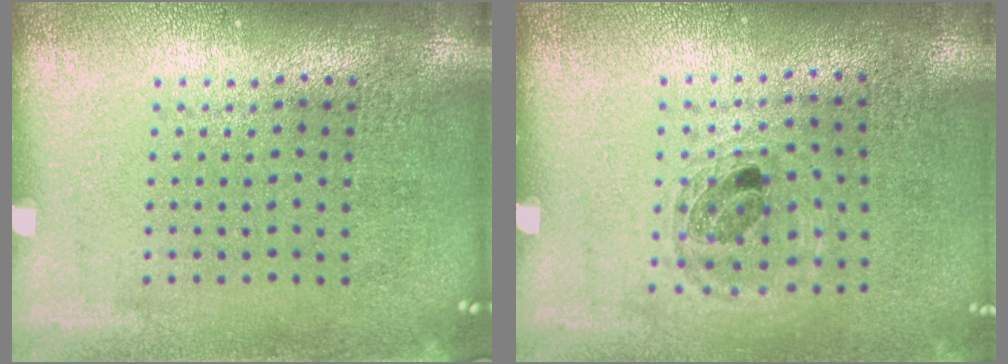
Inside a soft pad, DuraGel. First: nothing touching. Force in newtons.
{"total": 1.0, "press": 0.9, "slide": 0.3}